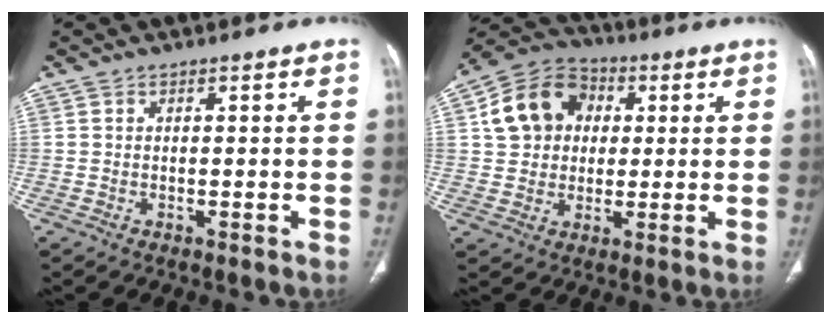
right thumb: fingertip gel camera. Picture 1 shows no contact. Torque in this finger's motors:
{"motor_torque": [-0.87, 1.27, 0.33, -0.04, 0.12]}